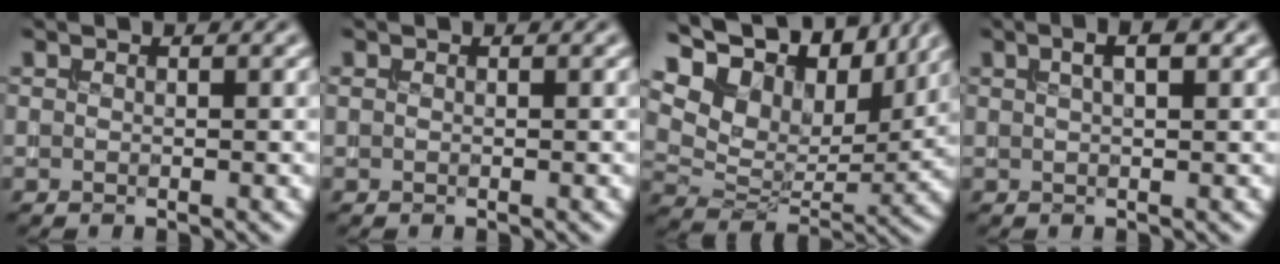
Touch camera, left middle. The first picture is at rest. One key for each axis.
{"total": 0.0}
{"total": 13.9, "fx": 8.7, "fy": 7.9, "fz": 7.5, "tx": -0.171, "ty": 0.041, "tz": 0.139}
{"total": 2.6, "fx": 1.3, "fy": 0.8, "fz": 2.1, "tx": -0.019, "ty": 0.004, "tz": 0.012}